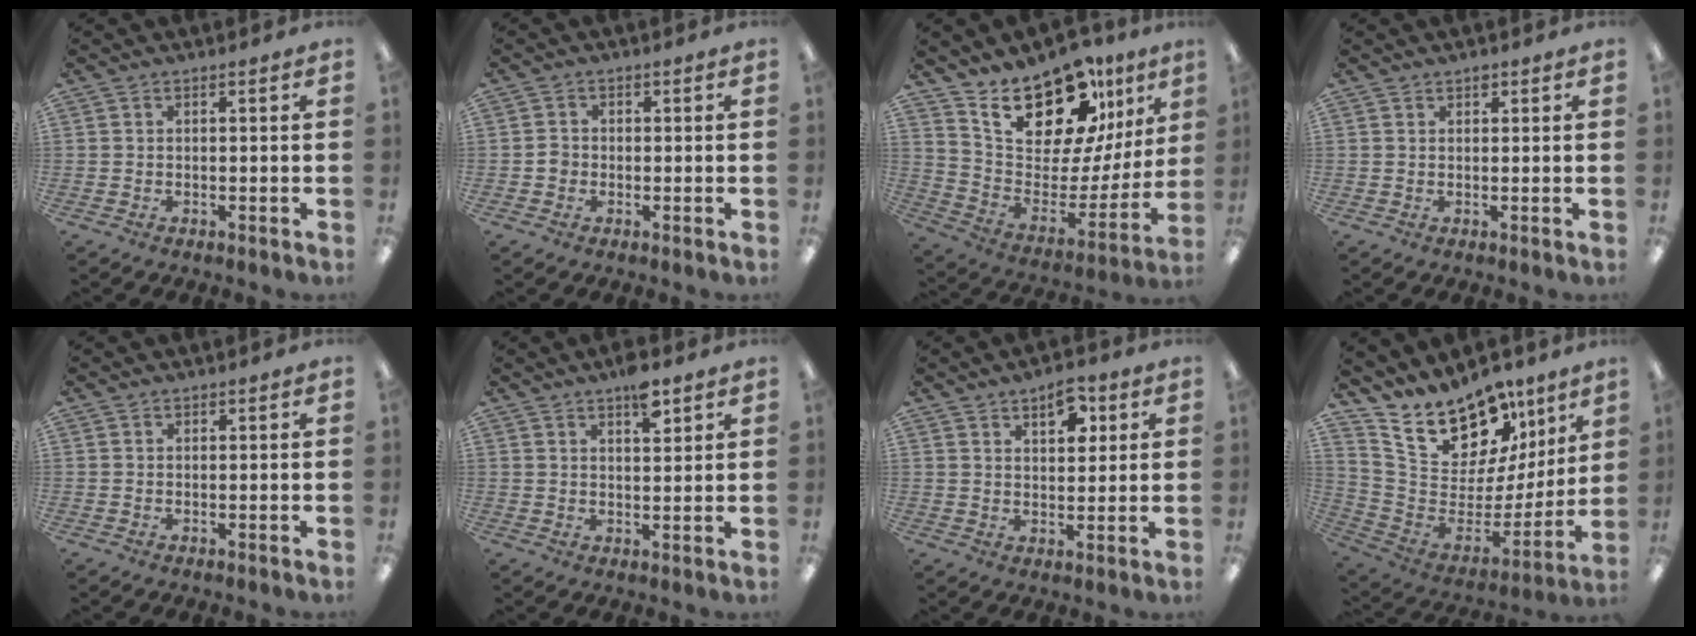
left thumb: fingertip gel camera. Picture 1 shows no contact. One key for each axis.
{"total": 2.0, "fx": -0.5, "fy": 1.8, "fz": 0.7, "tx": -0.012, "ty": 0.006, "tz": -0.011}
{"total": 22.5, "fx": 17.8, "fy": 9.0, "fz": 10.3, "tx": -0.170, "ty": -0.124, "tz": 0.312}
{"total": 1.1, "fx": 1.0, "fy": 0.5, "fz": 0.3, "tx": 0.002, "ty": -0.002, "tz": 0.016}
{"total": 0.0}
{"total": 5.9, "fx": 4.1, "fy": 2.3, "fz": 3.7, "tx": -0.041, "ty": -0.023, "tz": 0.064}
{"total": 6.9, "fx": 4.3, "fy": 3.7, "fz": 4.0, "tx": -0.032, "ty": -0.025, "tz": 0.067}
{"total": 19.0, "fx": 15.5, "fy": 8.8, "fz": 6.7, "tx": -0.115, "ty": -0.136, "tz": 0.280}